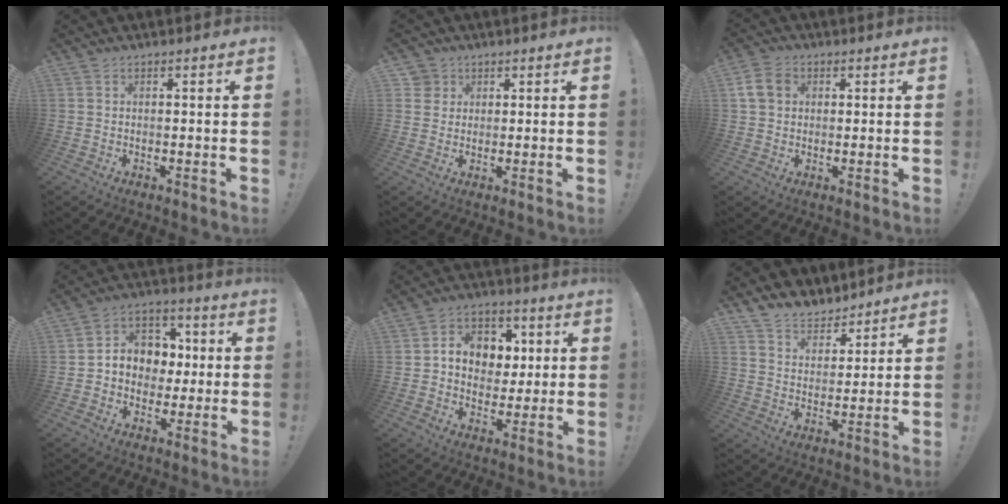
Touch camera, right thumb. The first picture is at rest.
{"total": 3.2, "force": [1.5, 2.8, 0.4], "torque": [-0.003, -0.004, 0.027]}
{"total": 7.5, "force": [2.0, 5.8, 4.2], "torque": [-0.077, 0.010, 0.044]}
{"total": 9.8, "force": [-0.3, 9.0, 3.6], "torque": [-0.043, 0.008, 0.004]}
{"total": 10.7, "force": [2.4, 9.4, 4.5], "torque": [-0.065, -0.001, 0.053]}
{"total": 7.5, "force": [6.4, 3.8, 1.0], "torque": [-0.028, -0.055, 0.126]}